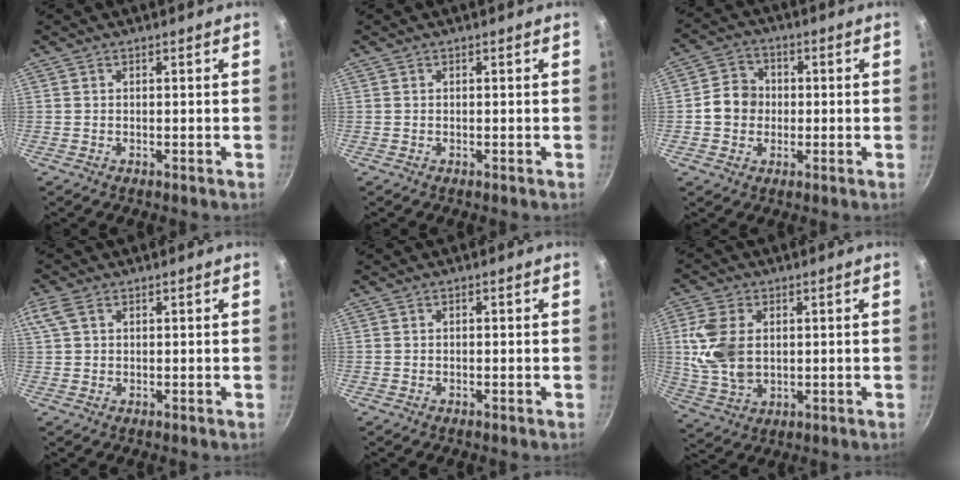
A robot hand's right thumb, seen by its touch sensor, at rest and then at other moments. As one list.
[{"total": 0.0}, {"total": 7.0, "force": [-0.3, 6.3, 3.0], "torque": [-0.021, 0.015, -0.019]}, {"total": 3.9, "force": [1.6, 2.4, 2.7], "torque": [-0.059, 0.012, 0.034]}, {"total": 0.0}, {"total": 10.9, "force": [1.5, 7.3, 8.0], "torque": [-0.152, -0.009, 0.035]}]